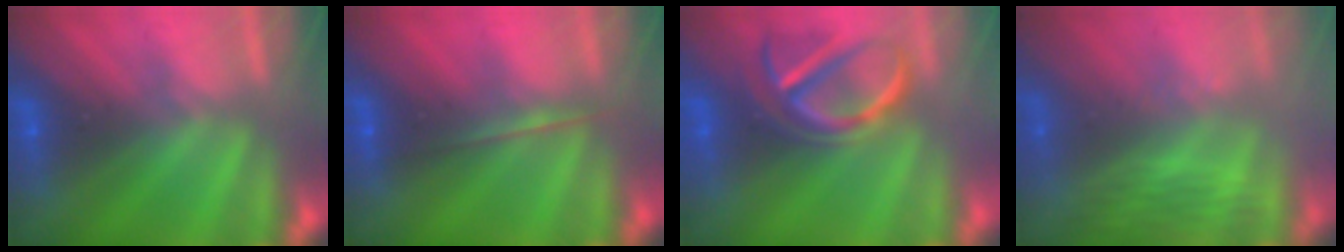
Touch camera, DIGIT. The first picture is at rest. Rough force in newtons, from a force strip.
{"total": 1.6}
{"total": 4.1}
{"total": 3.2}